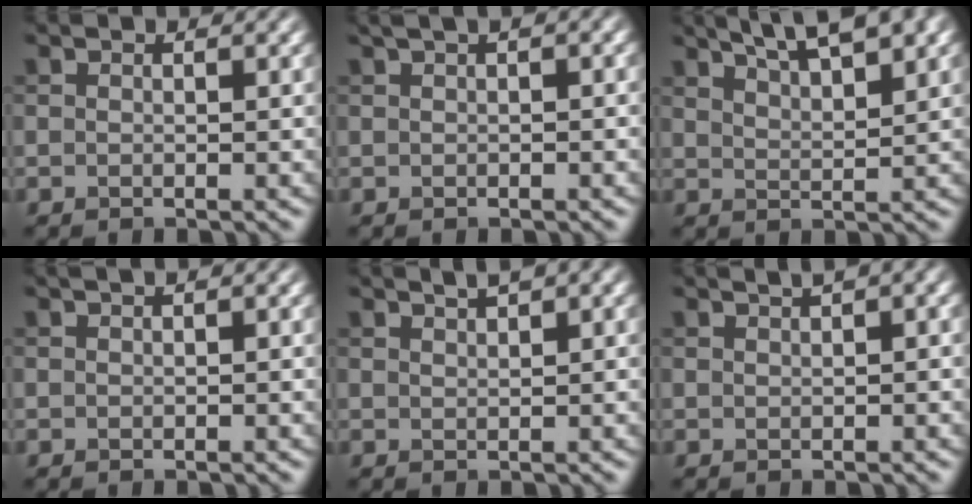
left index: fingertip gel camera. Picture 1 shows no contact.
{"total": 3.2, "force": [1.6, 1.0, 2.6], "torque": [-0.033, 0.012, 0.021]}
{"total": 8.3, "force": [6.0, 2.4, 5.2], "torque": [-0.055, 0.030, 0.062]}
{"total": 1.5, "force": [0.8, 0.3, 1.3], "torque": [-0.016, 0.004, 0.009]}
{"total": 3.3, "force": [2.1, 1.0, 2.4], "torque": [-0.022, 0.014, 0.022]}
{"total": 4.8, "force": [2.6, 1.9, 3.6], "torque": [-0.041, 0.031, 0.023]}